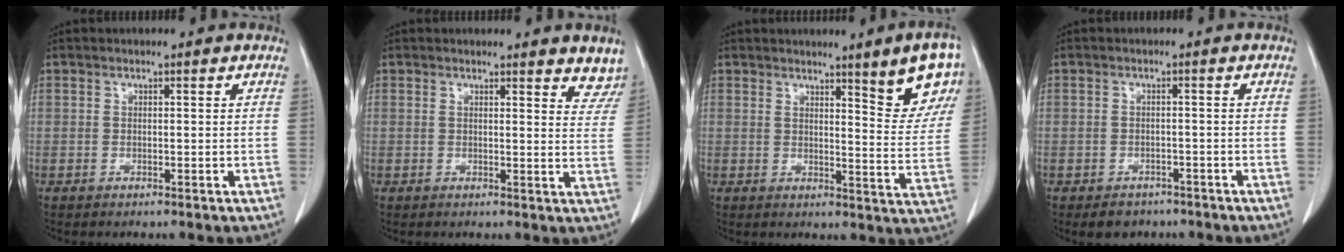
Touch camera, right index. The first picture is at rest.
{"total": 6.4, "force": [5.8, 1.4, 2.5], "torque": [-0.010, -0.026, 0.042]}
{"total": 10.4, "force": [6.1, 0.8, 8.4], "torque": [-0.098, -0.022, 0.060]}
{"total": 3.6, "force": [-2.7, 2.3, 0.6], "torque": [-0.007, 0.006, -0.034]}